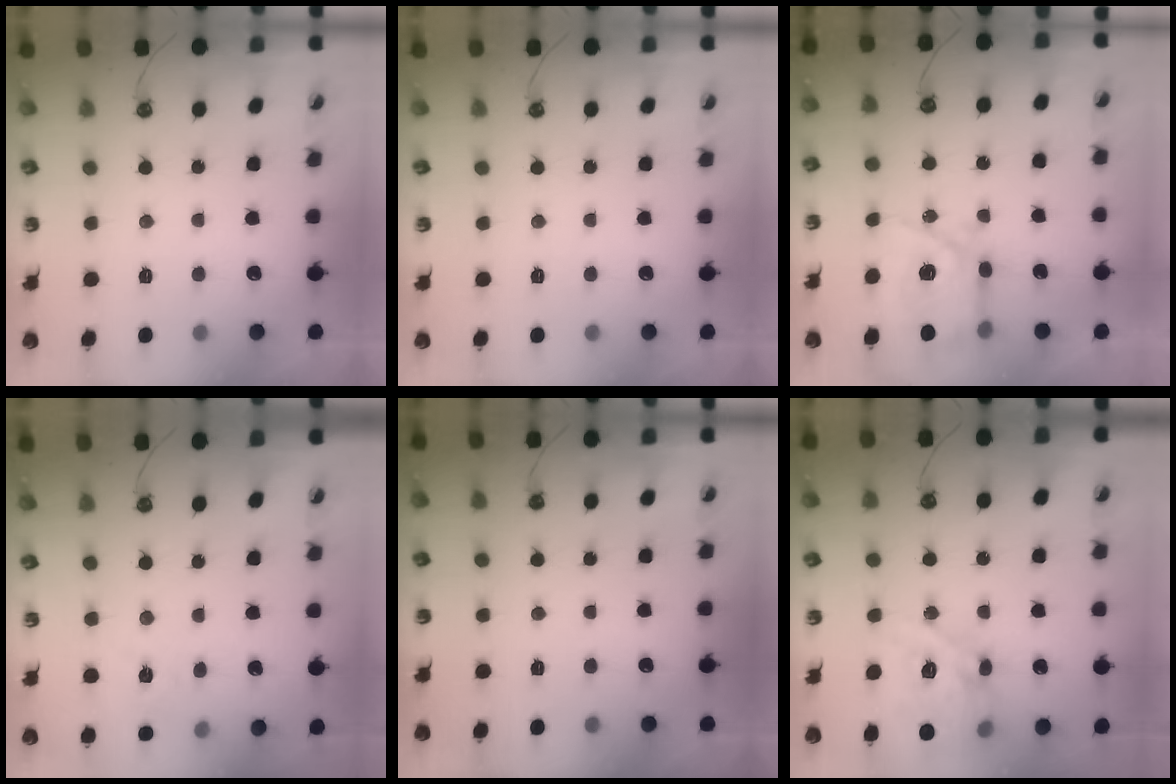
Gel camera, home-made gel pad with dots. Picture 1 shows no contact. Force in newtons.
{"total": 0.0}
{"total": 8.9, "press": 8.9, "slide": 0.8}
{"total": 4.7, "press": 4.7, "slide": 0.6}
{"total": 0.0}
{"total": 16.8, "press": 16.8, "slide": 1.3}